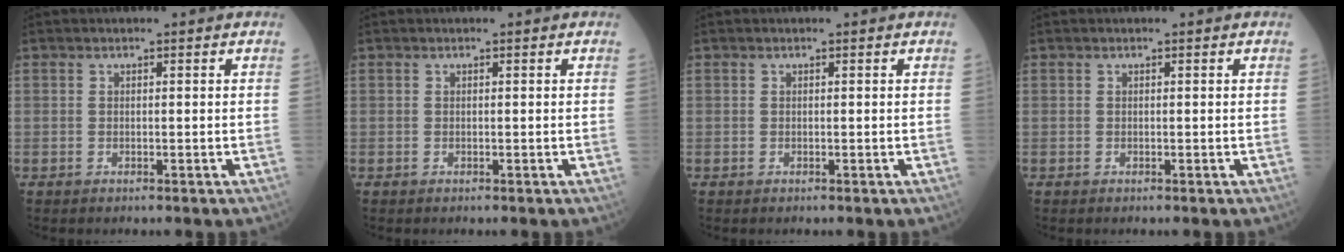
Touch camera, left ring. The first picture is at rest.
{"total": 0.0}
{"total": 0.0}
{"total": 0.0}